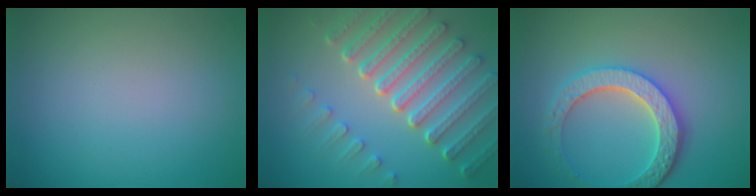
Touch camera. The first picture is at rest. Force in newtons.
{"total": 7.3, "press": 5.5, "slide": 4.8}
{"total": 4.9, "press": 4.2, "slide": 2.4}